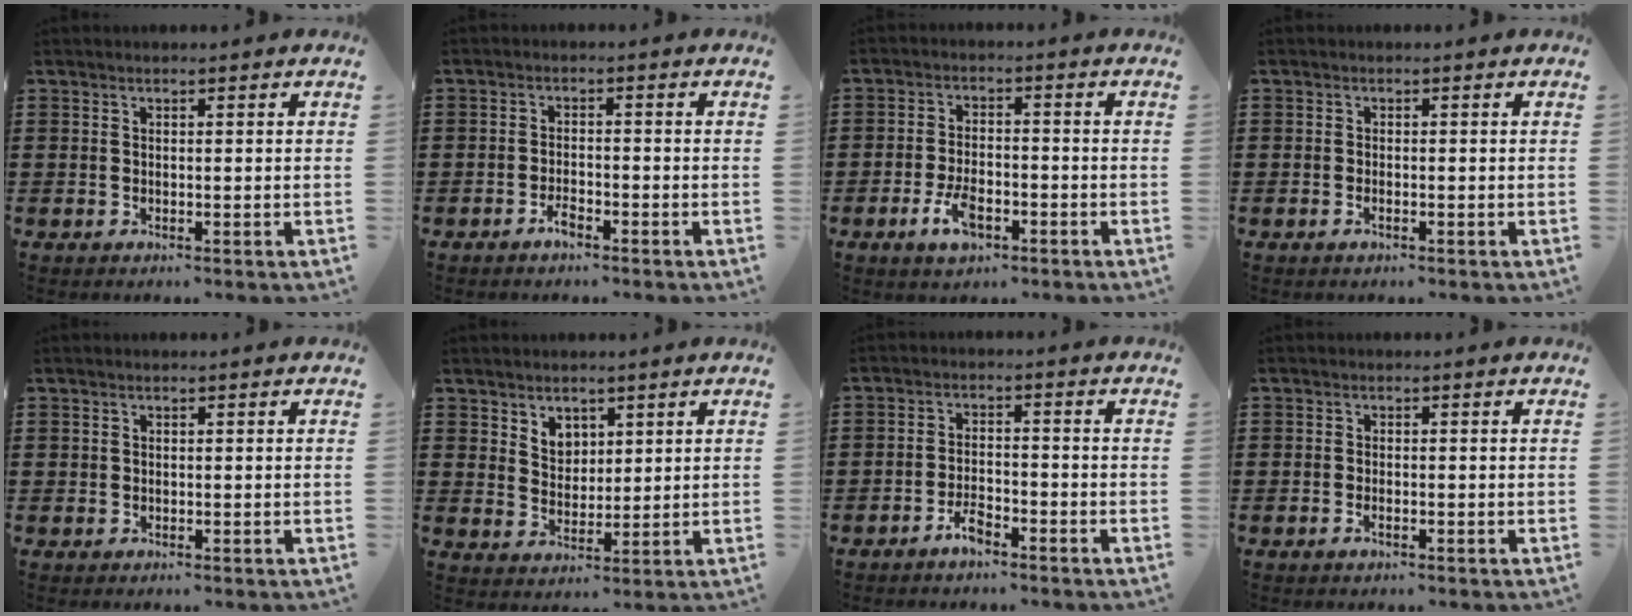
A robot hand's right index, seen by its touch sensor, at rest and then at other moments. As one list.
[{"total": 2.3, "force": [-1.6, 0.9, 1.4], "torque": [-0.033, -0.001, -0.033]}, {"total": 4.6, "force": [-1.9, 2.3, 3.5], "torque": [-0.079, -0.003, -0.039]}, {"total": 0.6, "force": [-0.3, 0.2, 0.5], "torque": [-0.012, -0.004, -0.005]}, {"total": 0.5, "force": [0.2, 0.5, 0.1], "torque": [-0.002, 0.003, 0.004]}, {"total": 3.8, "force": [2.8, 2.6, 0.4], "torque": [-0.019, 0.005, 0.053]}, {"total": 3.5, "force": [-2.6, 1.2, 1.9], "torque": [-0.042, 0.006, -0.053]}, {"total": 0.8, "force": [-0.4, 0.3, 0.6], "torque": [-0.014, -0.004, -0.007]}]